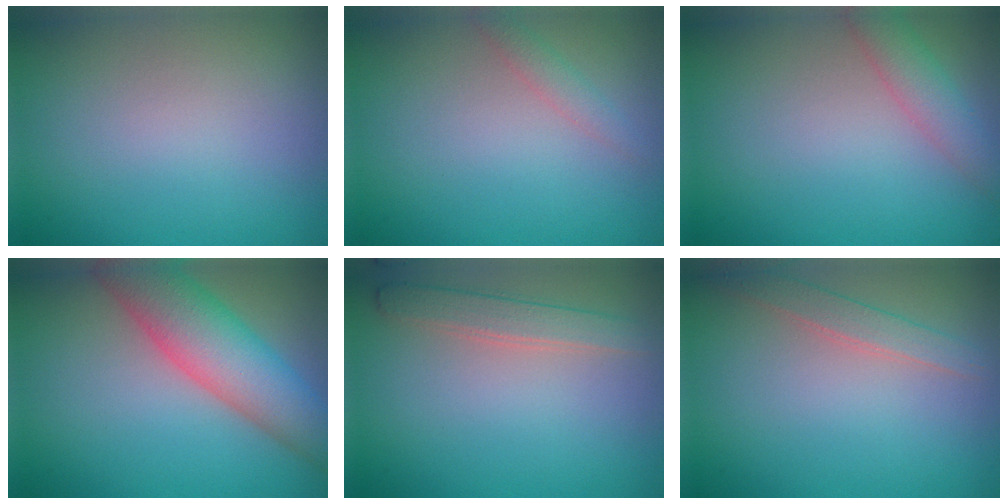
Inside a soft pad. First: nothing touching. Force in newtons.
{"total": 1.3, "press": 1.3, "slide": 0.1}
{"total": 2.8, "press": 2.8, "slide": 0.2}
{"total": 7.6, "press": 7.6, "slide": 0.4}
{"total": 2.3, "press": 2.3, "slide": 0.1}
{"total": 1.9, "press": 1.9, "slide": 0.1}